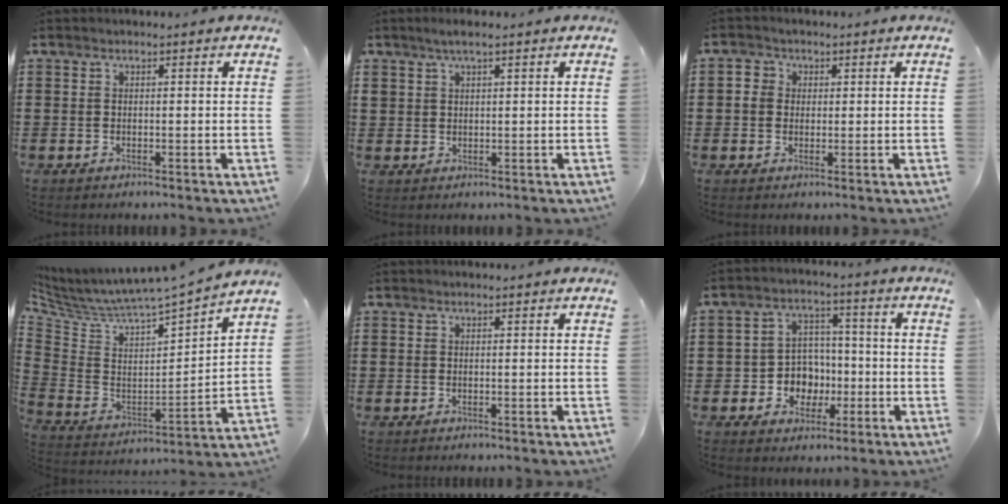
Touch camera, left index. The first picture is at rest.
{"total": 2.2, "force": [1.4, 0.9, 1.5], "torque": [-0.032, 0.005, 0.024]}
{"total": 2.6, "force": [0.4, 2.5, 0.6], "torque": [-0.016, 0.007, 0.001]}
{"total": 3.9, "force": [3.6, 0.8, 1.1], "torque": [-0.047, -0.049, 0.053]}
{"total": 0.0}
{"total": 6.5, "force": [-1.4, 6.0, 2.1], "torque": [-0.049, 0.012, -0.022]}